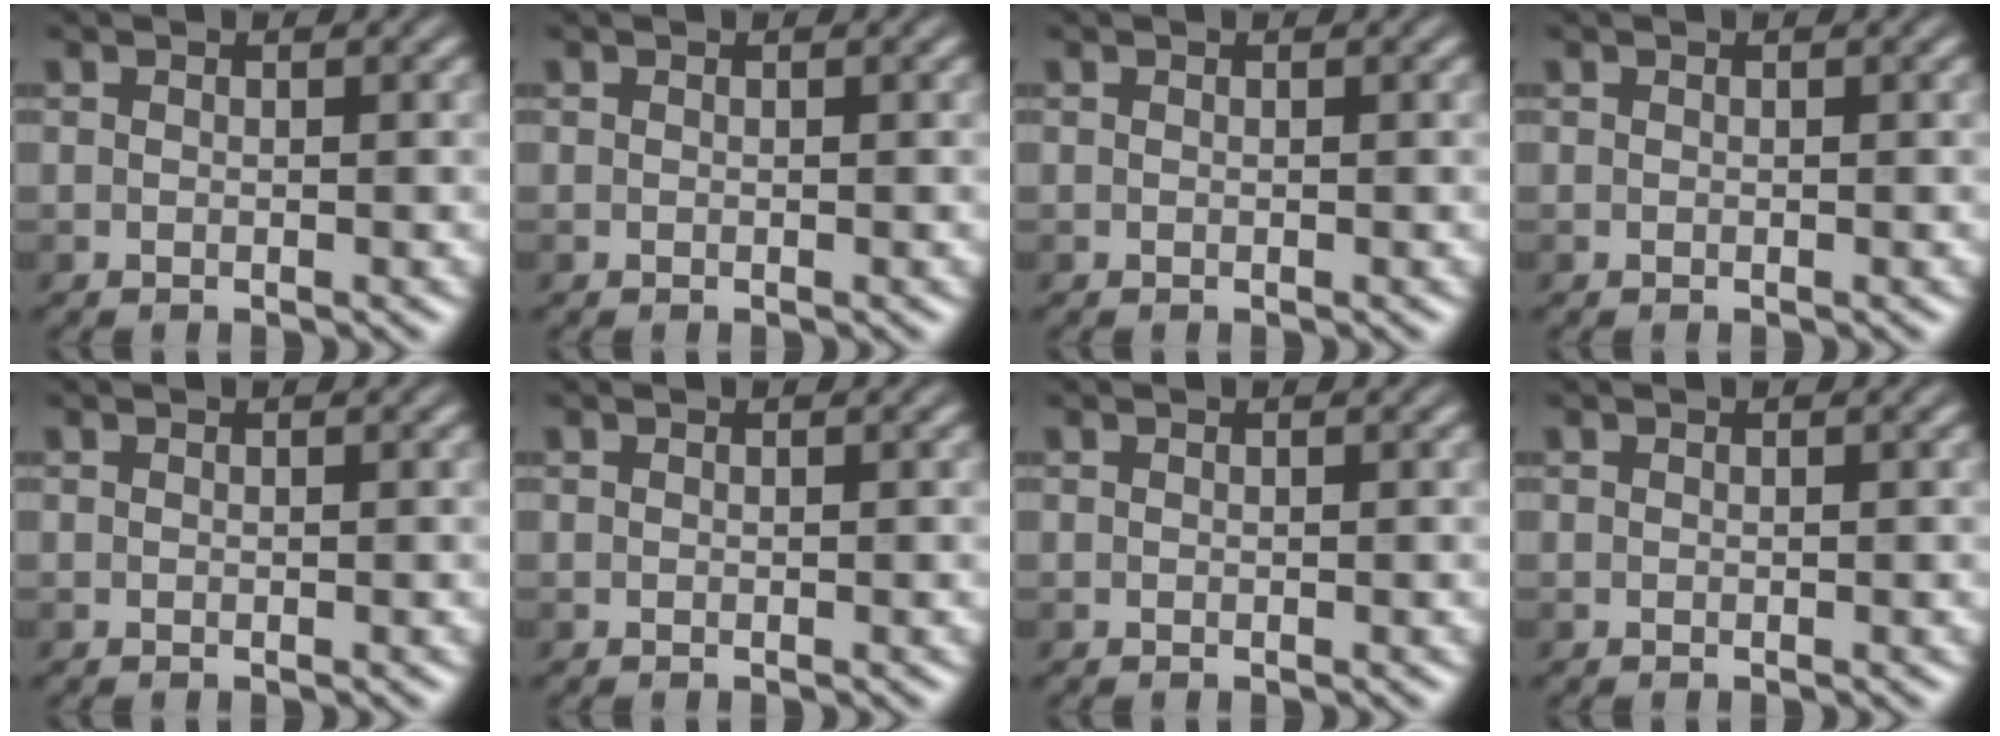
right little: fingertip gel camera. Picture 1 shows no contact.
{"total": 0.0}
{"total": 0.0}
{"total": 0.0}
{"total": 0.0}
{"total": 0.0}
{"total": 0.0}
{"total": 0.0}